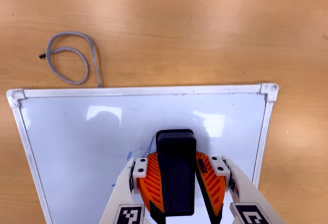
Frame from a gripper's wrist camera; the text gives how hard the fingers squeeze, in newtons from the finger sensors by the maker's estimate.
{"total": 14.7, "left": 16.4, "right": 13.0}